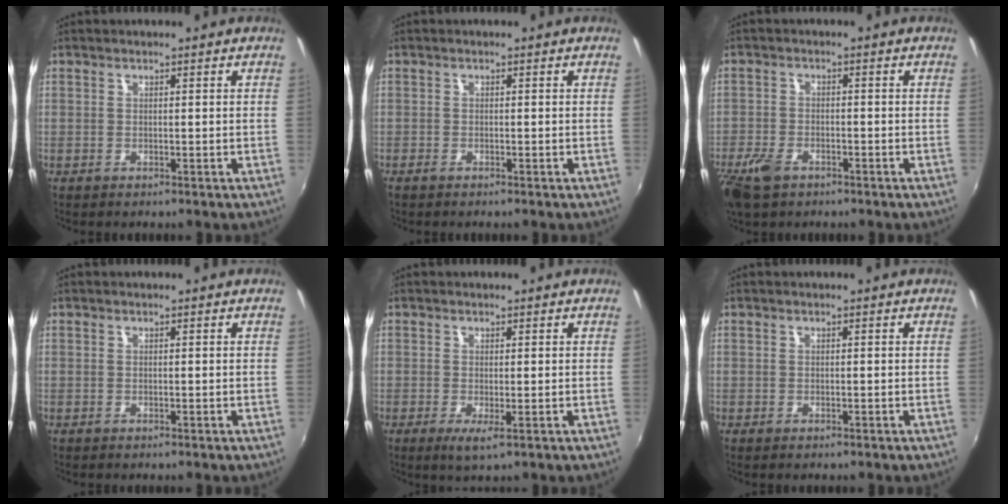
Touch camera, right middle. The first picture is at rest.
{"total": 0.9, "force": [-0.8, 0.2, 0.3], "torque": [-0.007, -0.003, -0.018]}
{"total": 6.9, "force": [-4.5, 3.7, 3.7], "torque": [-0.102, -0.013, -0.087]}
{"total": 0.0}
{"total": 2.6, "force": [-0.7, 0.3, 2.5], "torque": [-0.047, -0.011, -0.008]}
{"total": 0.0}